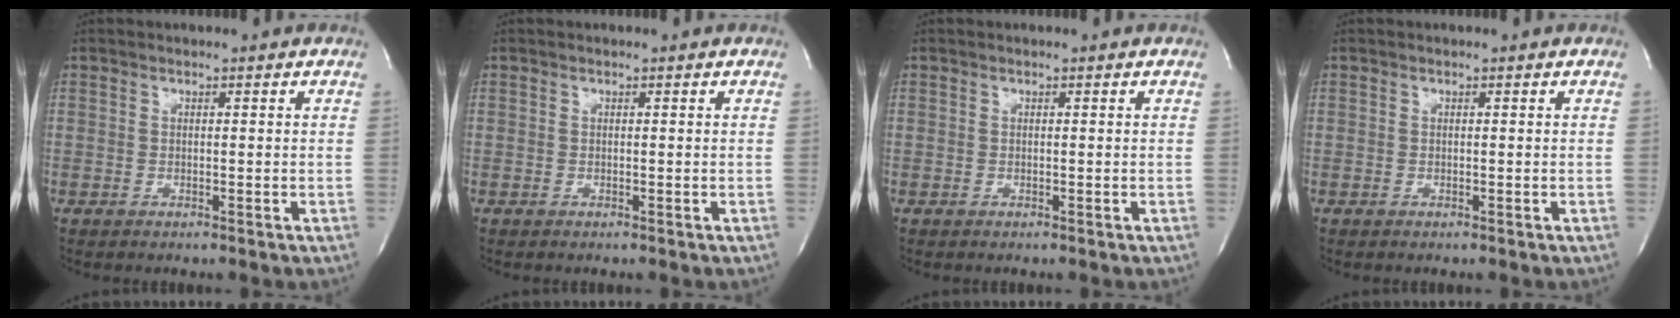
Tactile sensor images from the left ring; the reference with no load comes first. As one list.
[{"total": 0.0}, {"total": 0.0}, {"total": 0.0}]